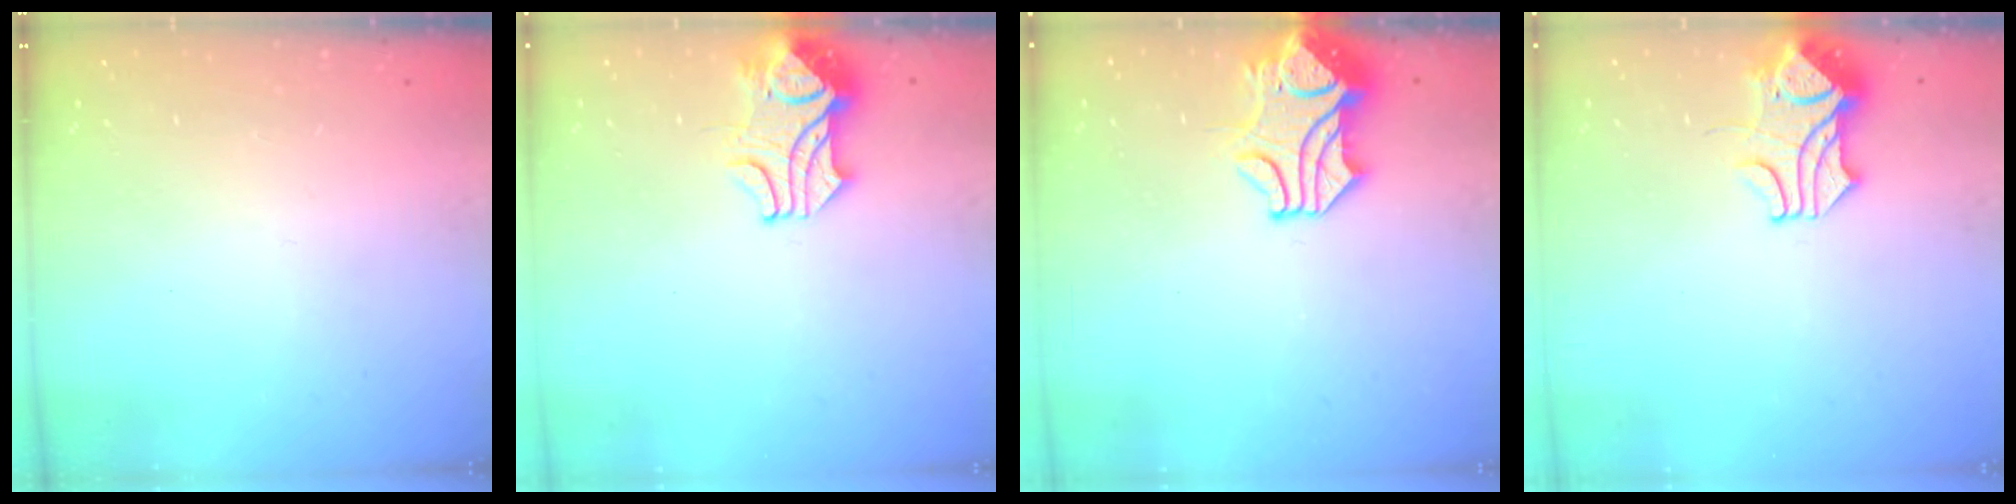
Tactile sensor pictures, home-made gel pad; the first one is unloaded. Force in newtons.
{"total": 2.4, "press": 2.2, "slide": 0.9}
{"total": 2.0, "press": 1.6, "slide": 1.1}
{"total": 2.1, "press": 1.8, "slide": 0.9}